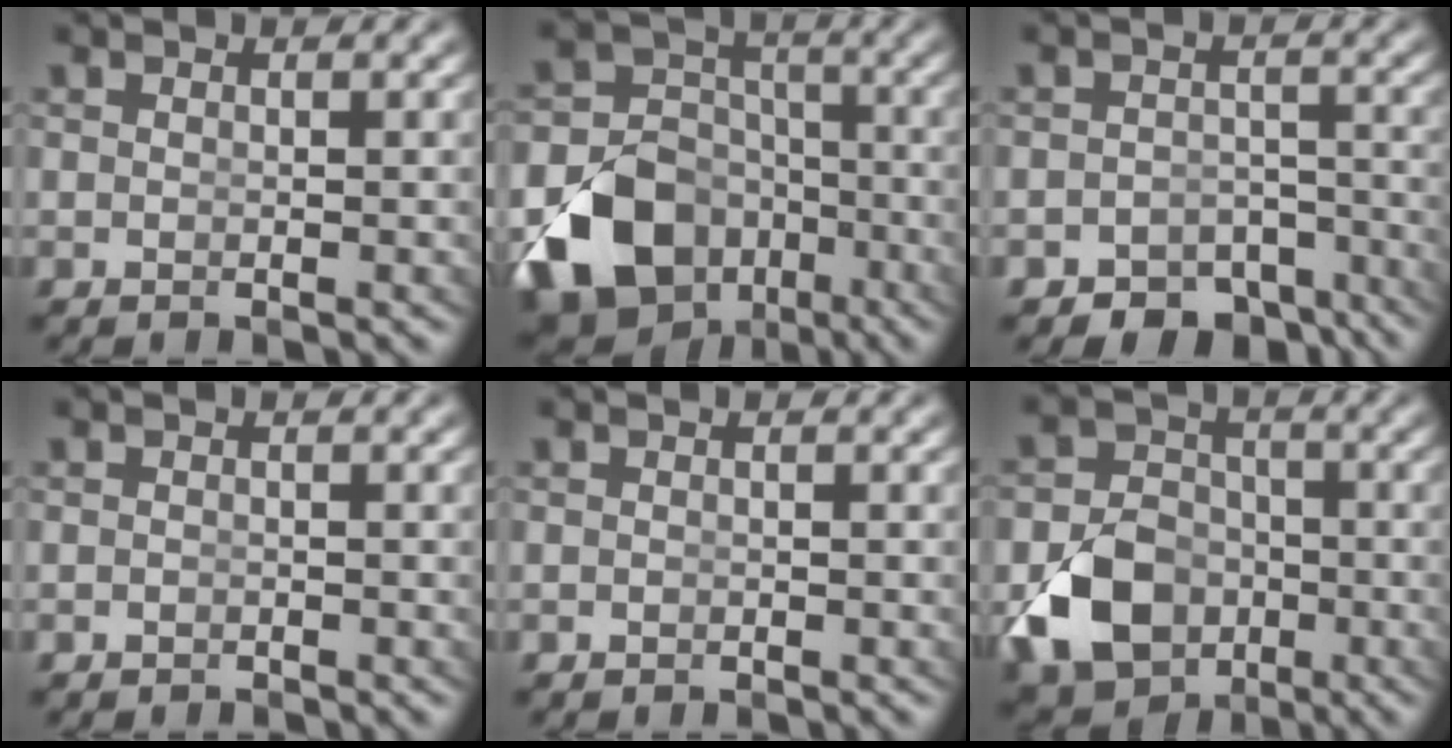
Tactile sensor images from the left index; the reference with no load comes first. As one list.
[{"total": 16.4, "force": [-7.6, 13.4, 5.6], "torque": [-0.111, -0.065, -0.121]}, {"total": 7.9, "force": [-6.7, 3.9, 1.5], "torque": [0.013, -0.019, -0.107]}, {"total": 0.9, "force": [-0.9, -0.1, -0.2], "torque": [-0.002, -0.016, -0.004]}, {"total": 0.6, "force": [-0.6, -0.2, -0.1], "torque": [-0.002, -0.013, -0.001]}, {"total": 8.2, "force": [-3.1, 6.7, 3.6], "torque": [-0.072, -0.038, -0.046]}]